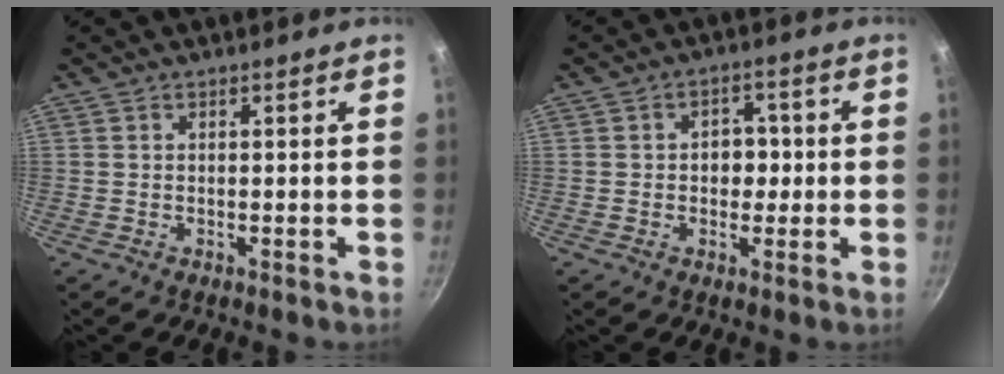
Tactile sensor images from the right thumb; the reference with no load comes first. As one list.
[{"total": 4.8, "force": [-0.1, 3.8, 2.9], "torque": [-0.005, 0.009, -0.004]}]